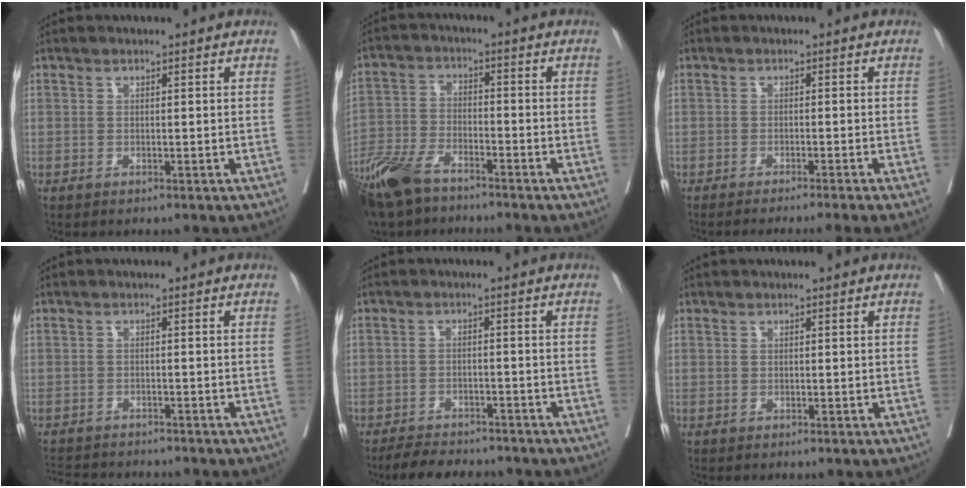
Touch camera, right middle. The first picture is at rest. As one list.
[{"total": 11.9, "force": [-9.1, 4.1, 6.5], "torque": [-0.136, -0.028, -0.175]}, {"total": 6.7, "force": [-5.7, -1.3, 3.3], "torque": [-0.012, -0.010, -0.079]}, {"total": 8.4, "force": [-7.9, 1.5, 2.3], "torque": [-0.036, -0.003, -0.112]}, {"total": 7.9, "force": [-7.2, 2.2, 2.5], "torque": [-0.033, -0.007, -0.107]}, {"total": 0.0}]